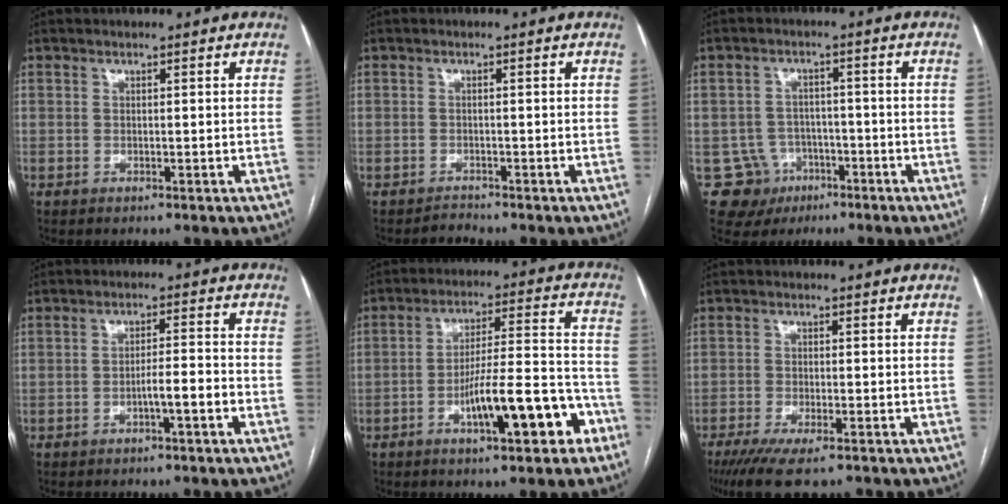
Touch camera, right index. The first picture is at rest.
{"total": 1.2, "force": [-1.1, 0.0, -0.5], "torque": [0.014, -0.006, -0.018]}
{"total": 6.6, "force": [-2.8, 6.0, 0.0], "torque": [0.006, 0.013, -0.035]}
{"total": 3.9, "force": [-1.9, 0.1, 3.4], "torque": [-0.049, 0.008, -0.032]}
{"total": 12.8, "force": [-6.2, 2.5, 10.9], "torque": [-0.170, 0.022, -0.090]}
{"total": 9.2, "force": [-6.9, 2.1, 5.7], "torque": [-0.083, -0.018, -0.108]}